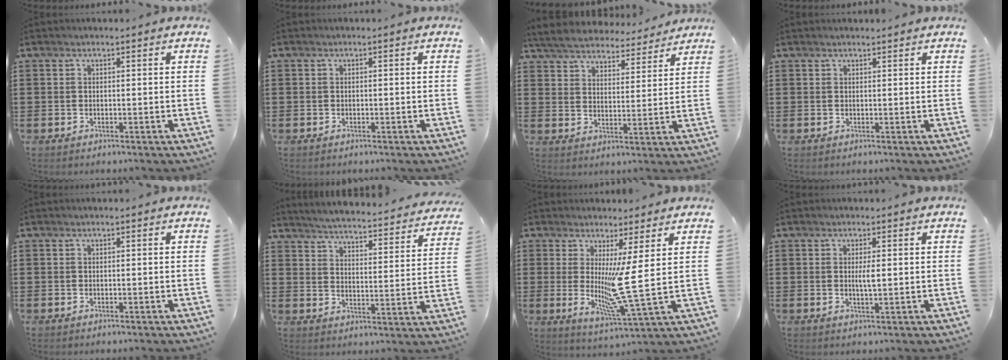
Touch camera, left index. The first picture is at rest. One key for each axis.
{"total": 0.0}
{"total": 5.8, "fx": 5.7, "fy": 0.6, "fz": 1.0, "tx": -0.048, "ty": -0.036, "tz": 0.098}
{"total": 0.7, "fx": 0.7, "fy": 0.0, "fz": 0.1, "tx": -0.003, "ty": 0.000, "tz": 0.014}
{"total": 0.0}
{"total": 3.8, "fx": 3.7, "fy": -0.6, "fz": 0.6, "tx": -0.034, "ty": -0.039, "tz": 0.056}
{"total": 8.6, "fx": 1.6, "fy": -0.7, "fz": 8.4, "tx": -0.139, "ty": -0.038, "tz": 0.022}
{"total": 2.4, "fx": 0.3, "fy": 0.4, "fz": 2.3, "tx": -0.046, "ty": -0.002, "tz": 0.003}